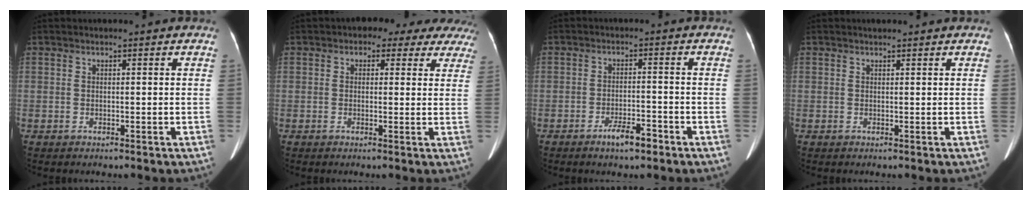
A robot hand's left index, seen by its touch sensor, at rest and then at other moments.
{"total": 10.4, "force": [8.2, 5.3, 3.7], "torque": [-0.014, 0.024, 0.072]}
{"total": 4.2, "force": [-2.9, 1.0, 2.8], "torque": [-0.051, 0.000, -0.048]}
{"total": 1.0, "force": [0.8, 0.3, 0.4], "torque": [-0.011, 0.009, 0.013]}